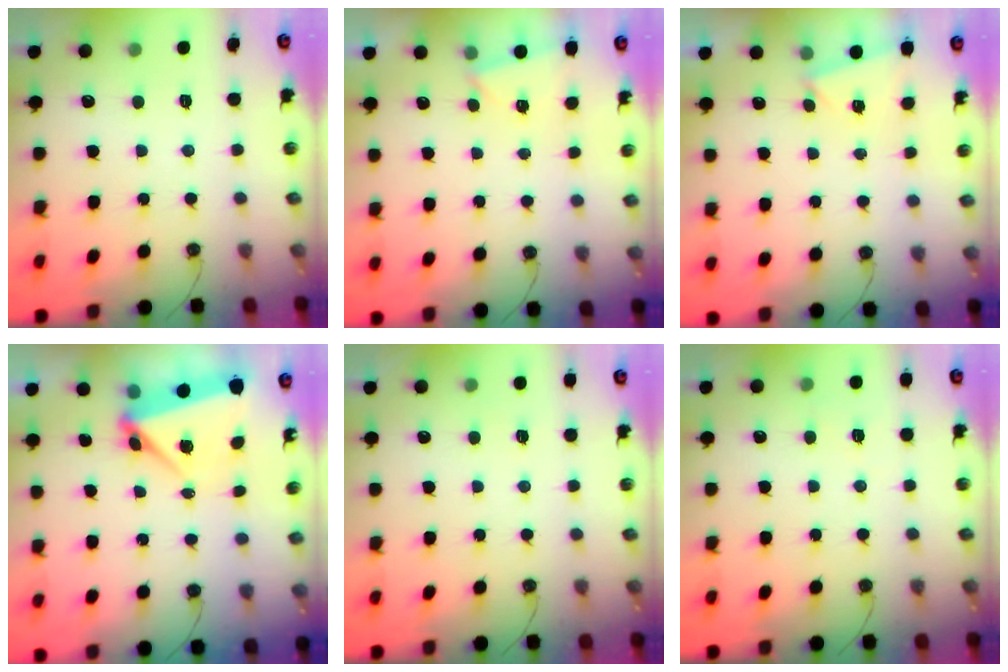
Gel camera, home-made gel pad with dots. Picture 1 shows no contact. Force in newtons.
{"total": 0.6, "press": 0.0, "slide": 0.6}
{"total": 2.6, "press": 1.3, "slide": 2.3}
{"total": 5.6, "press": 4.9, "slide": 2.6}
{"total": 2.6, "press": 1.9, "slide": 1.8}
{"total": 3.7, "press": 3.6, "slide": 1.0}